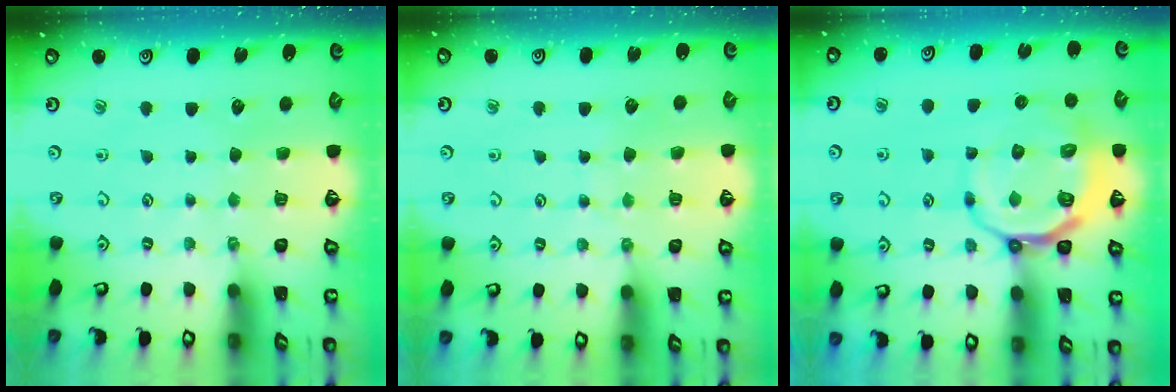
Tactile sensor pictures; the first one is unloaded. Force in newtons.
{"total": 3.8, "press": 3.8, "slide": 0.5}
{"total": 11.4, "press": 11.0, "slide": 2.7}